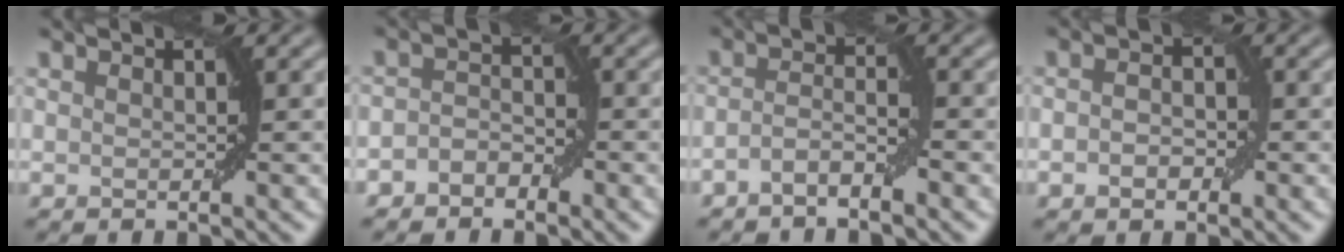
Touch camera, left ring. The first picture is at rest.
{"total": 1.9, "force": [-1.3, 1.2, 0.7], "torque": [-0.012, 0.010, -0.027]}
{"total": 2.2, "force": [-1.4, 0.4, 1.6], "torque": [-0.032, 0.009, -0.032]}
{"total": 2.1, "force": [-0.5, 1.3, 1.5], "torque": [-0.026, 0.002, -0.011]}